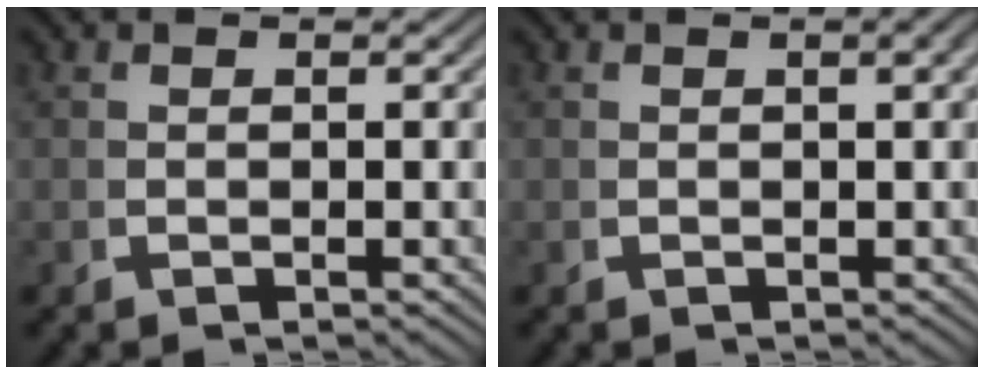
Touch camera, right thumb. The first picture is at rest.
{"total": 0.9, "force": [0.2, 0.1, 0.8], "torque": [-0.006, 0.003, 0.004]}